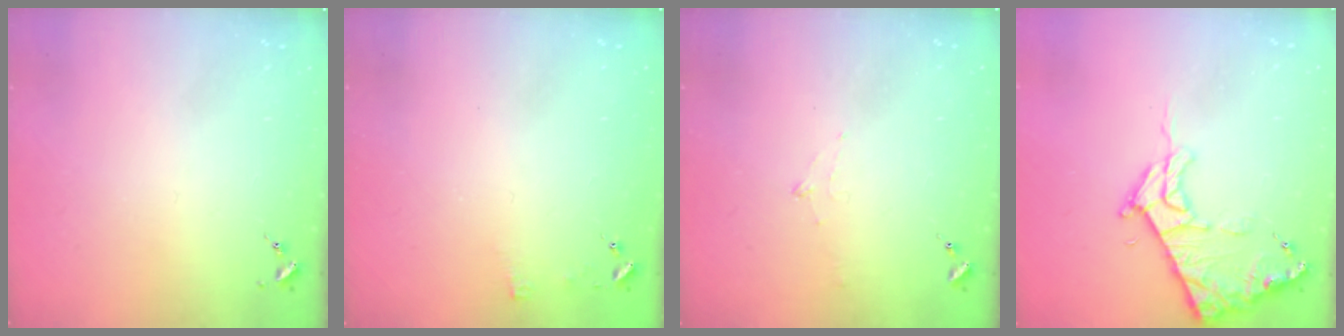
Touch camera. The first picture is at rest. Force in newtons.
{"total": 3.4, "press": 3.3, "slide": 0.3}
{"total": 6.7, "press": 6.7, "slide": 0.7}
{"total": 12.0, "press": 12.0, "slide": 1.2}